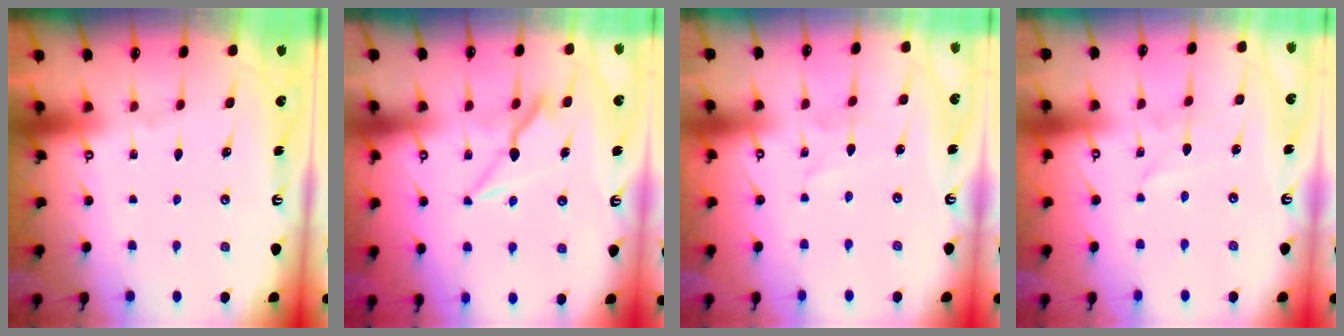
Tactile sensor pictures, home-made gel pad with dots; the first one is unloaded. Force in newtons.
{"total": 8.4, "press": 8.4, "slide": 0.8}
{"total": 1.7, "press": 1.6, "slide": 0.2}
{"total": 1.9, "press": 1.9, "slide": 0.3}